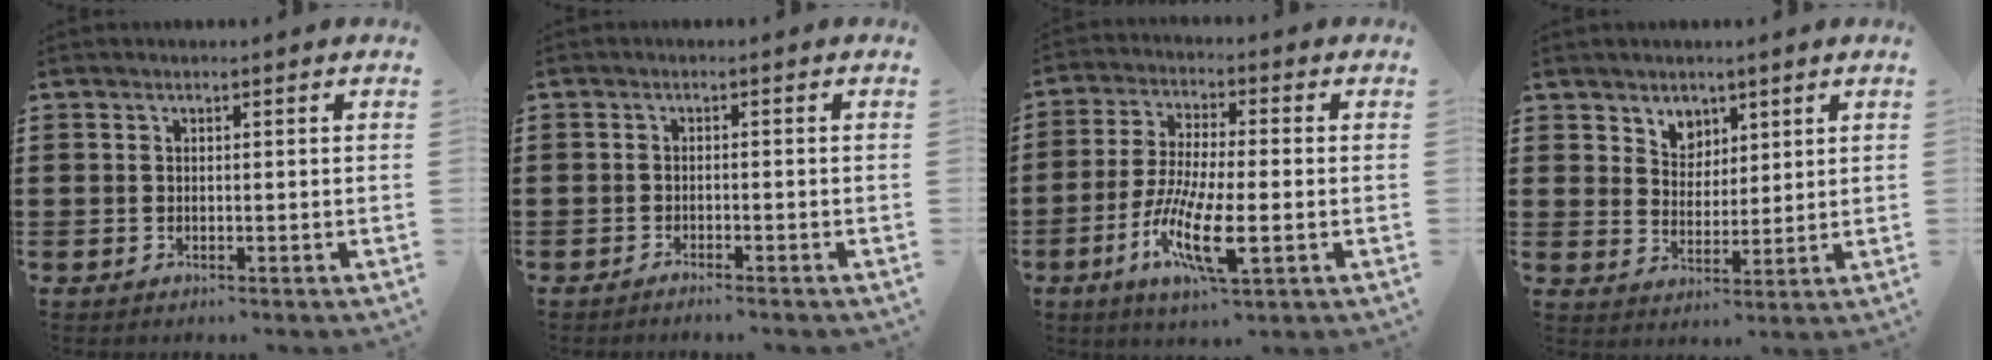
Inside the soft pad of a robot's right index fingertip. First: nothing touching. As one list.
[{"total": 1.2, "force": [-1.2, -0.1, 0.2], "torque": [-0.006, 0.001, -0.023]}, {"total": 11.2, "force": [-4.0, 2.8, 10.0], "torque": [-0.213, -0.013, -0.077]}, {"total": 4.4, "force": [3.1, 3.1, 0.1], "torque": [-0.020, 0.006, 0.059]}]